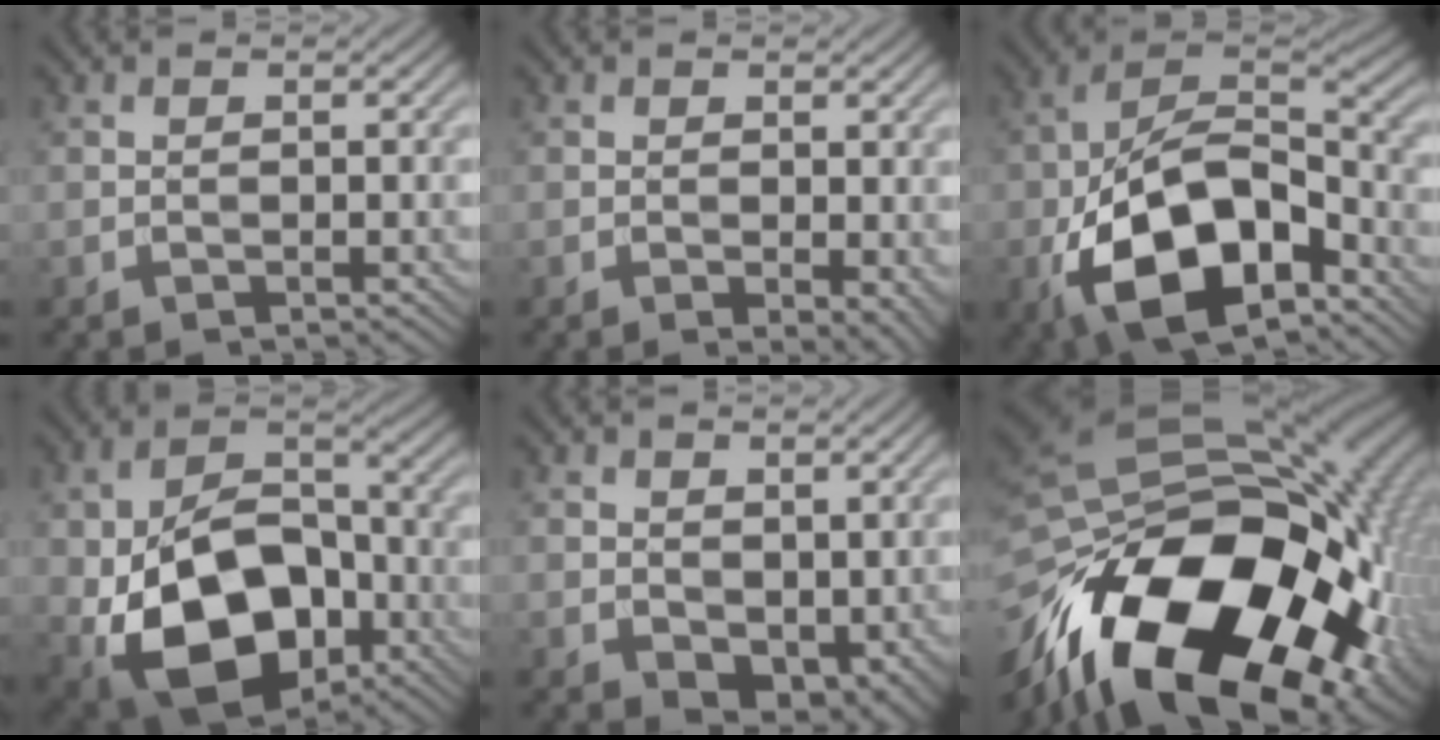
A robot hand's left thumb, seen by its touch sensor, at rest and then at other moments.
{"total": 2.8, "force": [-0.3, 1.2, 2.4], "torque": [-0.032, -0.005, -0.003]}
{"total": 17.4, "force": [-7.7, 9.1, 12.6], "torque": [-0.226, -0.027, -0.146]}
{"total": 17.3, "force": [-5.7, 11.0, 12.1], "torque": [-0.224, -0.031, -0.098]}
{"total": 5.4, "force": [1.4, 3.6, 3.8], "torque": [-0.073, -0.015, 0.033]}
{"total": 21.6, "force": [-10.0, 12.4, 14.7], "torque": [-0.290, -0.050, -0.143]}